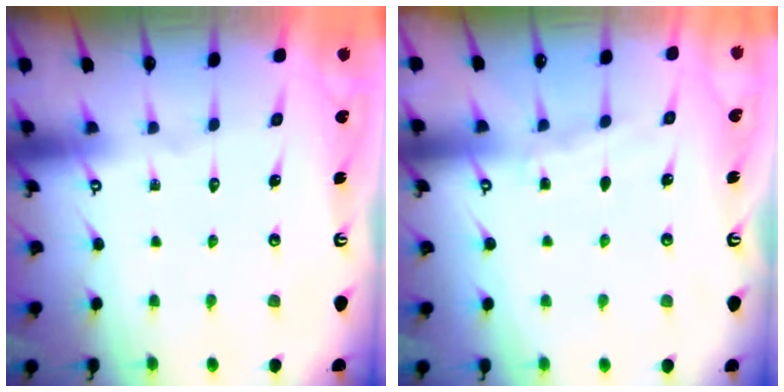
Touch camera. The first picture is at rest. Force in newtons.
{"total": 3.4, "press": 3.4, "slide": 0.5}